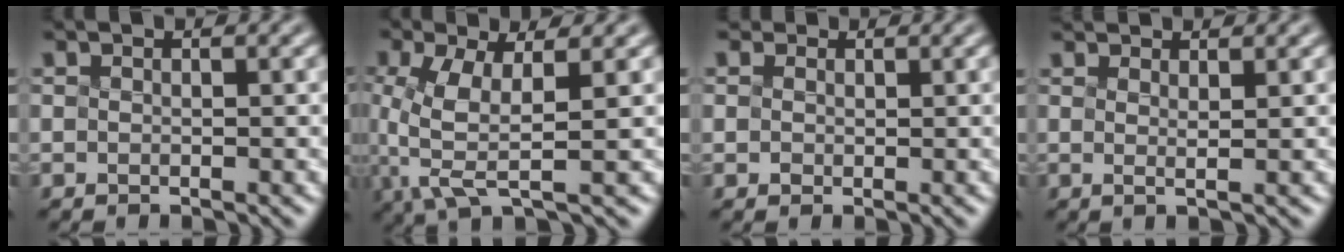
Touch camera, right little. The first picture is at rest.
{"total": 3.0, "force": [-1.4, 0.1, 2.7], "torque": [-0.097, -0.019, 0.008]}
{"total": 1.3, "force": [0.2, -0.1, -1.3], "torque": [-0.002, -0.008, 0.031]}
{"total": 0.9, "force": [0.7, -0.4, 0.4], "torque": [-0.012, -0.007, 0.010]}